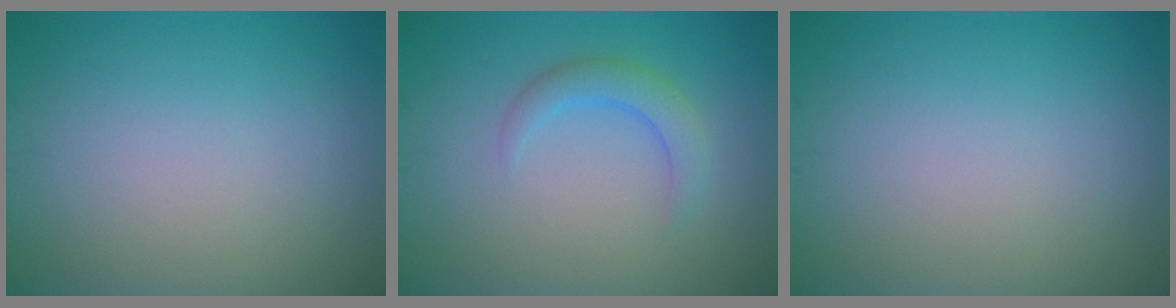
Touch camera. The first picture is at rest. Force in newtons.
{"total": 2.4, "press": 2.4, "slide": 0.1}
{"total": 0.0}